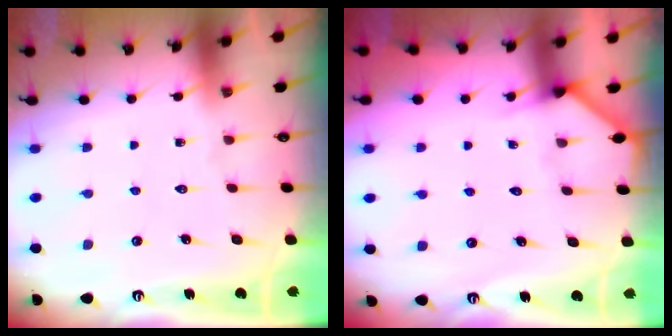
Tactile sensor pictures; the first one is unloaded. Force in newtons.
{"total": 2.3, "press": 2.3, "slide": 0.1}